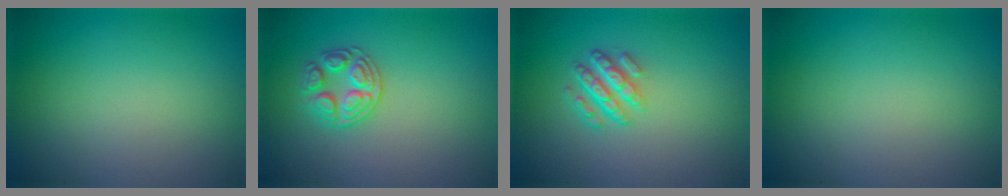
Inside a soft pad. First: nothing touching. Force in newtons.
{"total": 2.6, "press": 2.6, "slide": 0.4}
{"total": 4.0, "press": 2.8, "slide": 2.8}
{"total": 0.0}